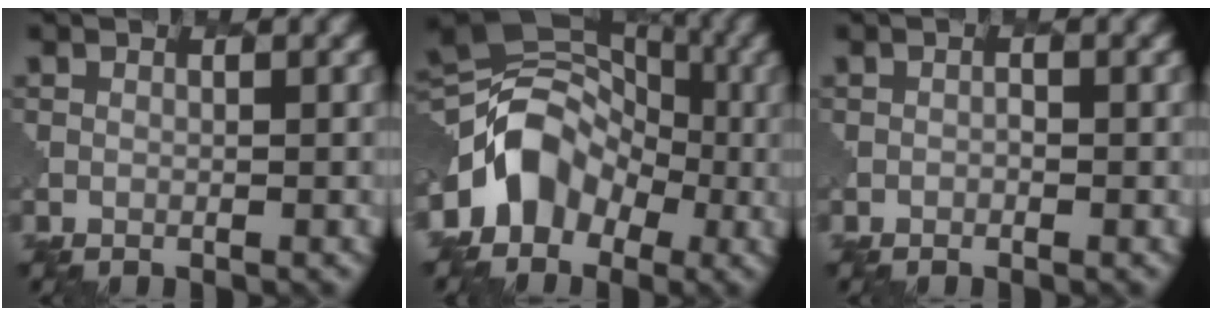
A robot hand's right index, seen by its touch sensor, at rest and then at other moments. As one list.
[{"total": 7.0, "force": [-2.3, 5.7, 3.3], "torque": [-0.029, 0.011, -0.052]}, {"total": 0.0}]